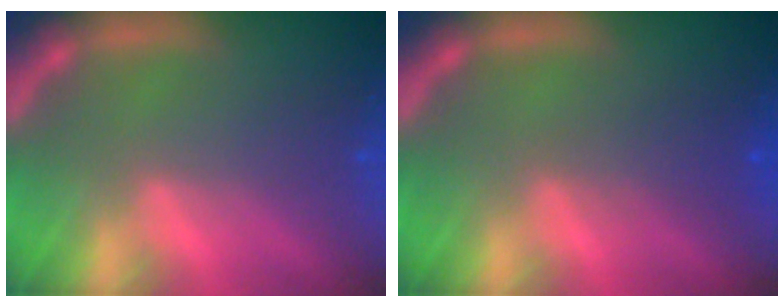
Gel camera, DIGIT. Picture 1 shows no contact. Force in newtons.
{"total": 2.0}